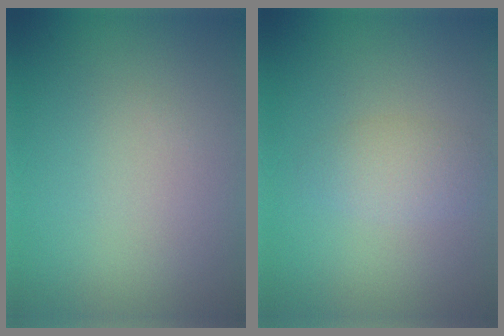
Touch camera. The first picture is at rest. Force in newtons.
{"total": 2.0, "press": 2.0, "slide": 0.1}